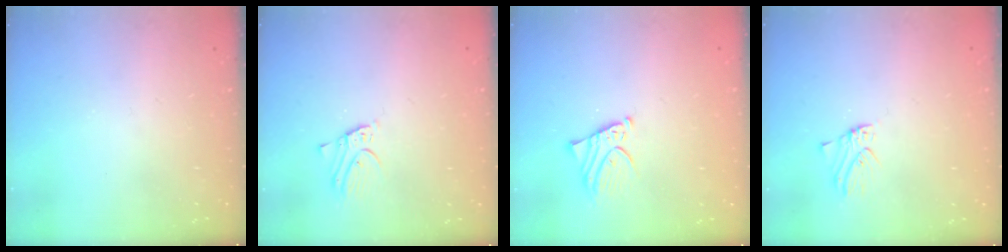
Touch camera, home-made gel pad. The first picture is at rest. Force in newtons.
{"total": 2.7, "press": 2.7, "slide": 0.1}
{"total": 2.9, "press": 2.9, "slide": 0.3}
{"total": 0.0}